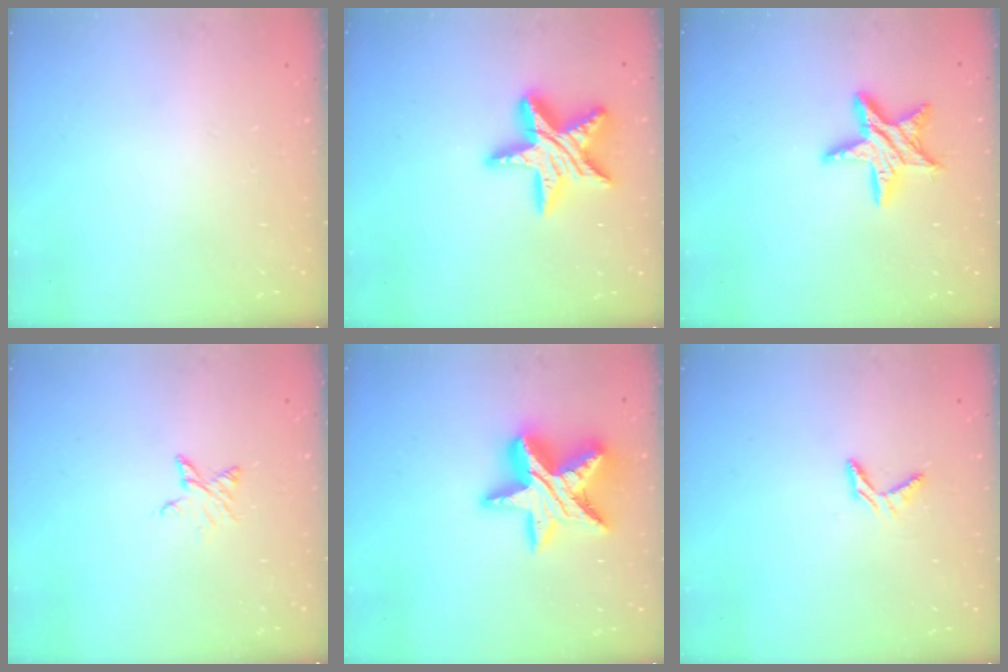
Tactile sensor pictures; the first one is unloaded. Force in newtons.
{"total": 17.4, "press": 17.3, "slide": 1.5}
{"total": 12.9, "press": 12.8, "slide": 1.0}
{"total": 4.1, "press": 4.1, "slide": 0.5}
{"total": 19.4, "press": 19.4, "slide": 1.2}
{"total": 4.7, "press": 4.7, "slide": 0.1}